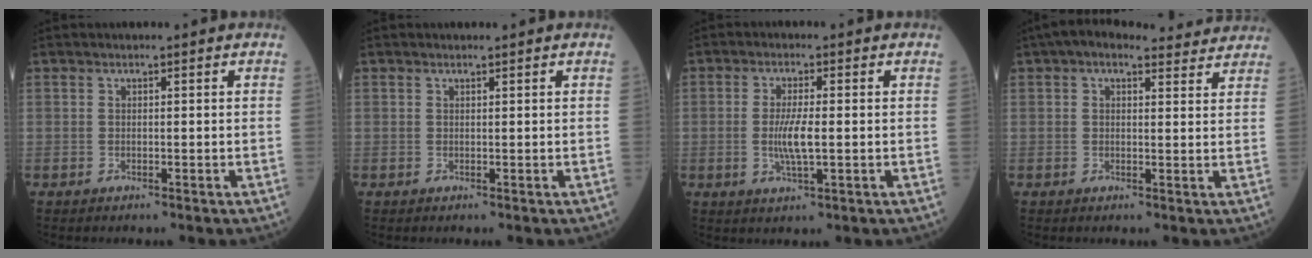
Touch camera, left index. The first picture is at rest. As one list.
[{"total": 0.0}, {"total": 4.9, "force": [-0.5, 0.7, 4.8], "torque": [-0.100, -0.010, -0.009]}, {"total": 9.9, "force": [8.6, 3.2, 3.7], "torque": [-0.038, 0.031, 0.094]}]